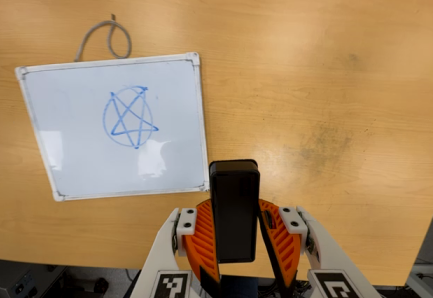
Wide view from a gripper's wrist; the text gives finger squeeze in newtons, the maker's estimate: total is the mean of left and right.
{"total": 5.2, "left": 4.9, "right": 5.4}